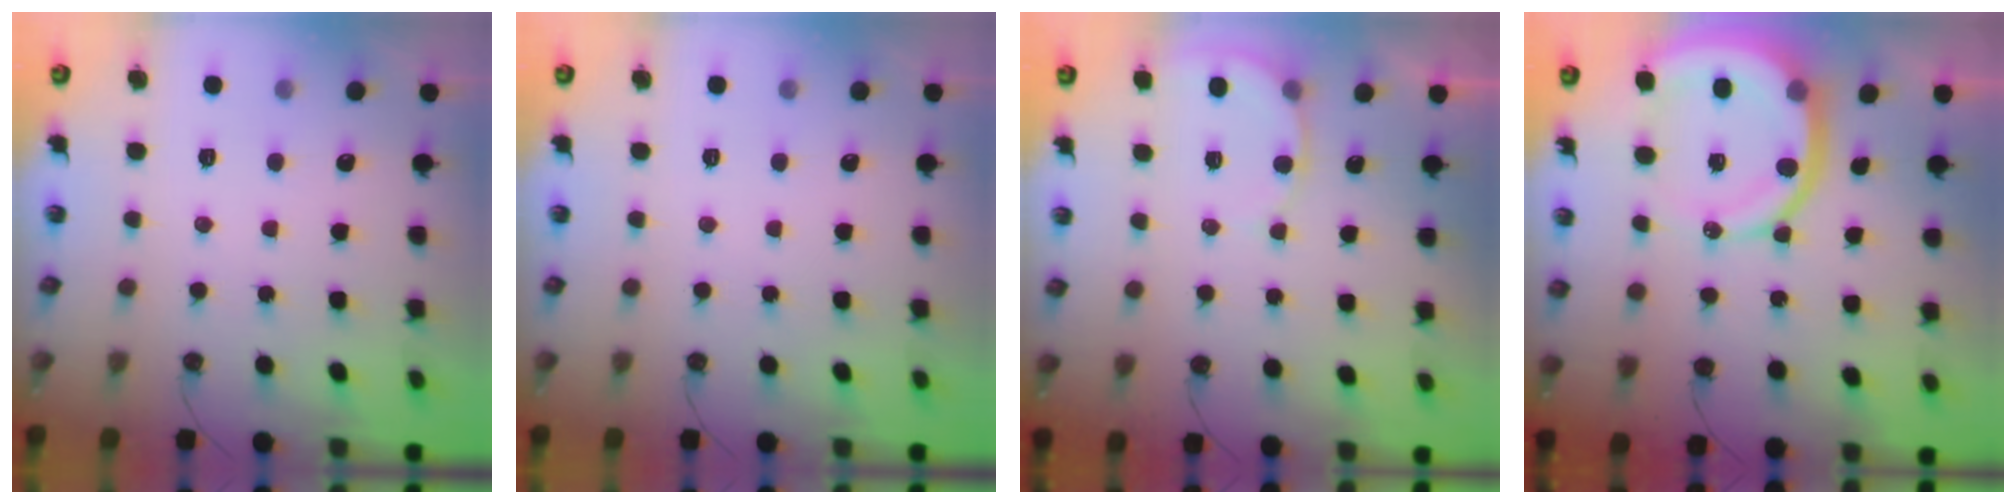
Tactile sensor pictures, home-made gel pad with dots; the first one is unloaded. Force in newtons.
{"total": 0.0}
{"total": 4.9, "press": 4.9, "slide": 0.5}
{"total": 13.6, "press": 13.5, "slide": 1.6}